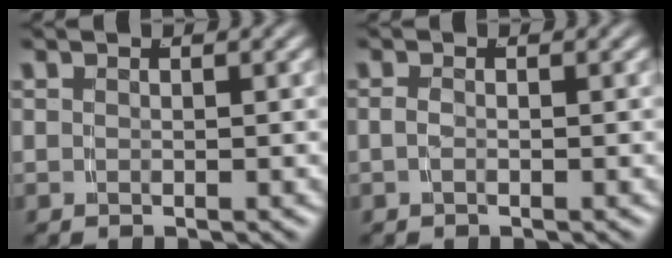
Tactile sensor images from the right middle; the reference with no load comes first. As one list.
[{"total": 0.6, "force": [-0.3, -0.1, 0.6], "torque": [-0.013, -0.002, -0.002]}]